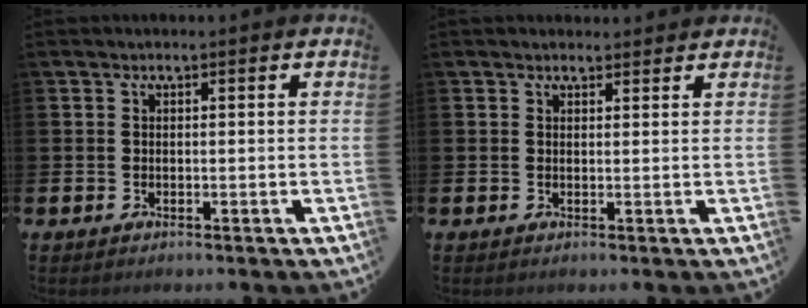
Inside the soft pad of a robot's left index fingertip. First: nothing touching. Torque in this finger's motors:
{"motor_torque": [0.88, -1.26, 0.13, 0.08]}